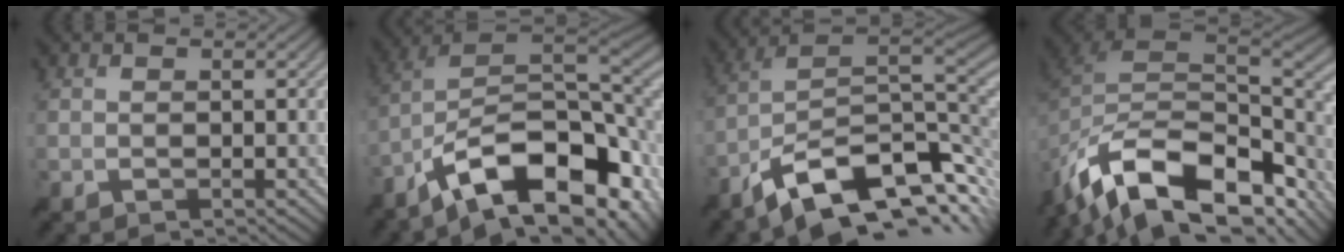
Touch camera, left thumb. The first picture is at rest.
{"total": 17.6, "force": [-7.1, 8.1, 13.9], "torque": [-0.237, -0.002, -0.113]}
{"total": 14.8, "force": [-6.5, 6.6, 11.5], "torque": [-0.215, 0.000, -0.111]}
{"total": 16.4, "force": [-9.4, 9.3, 9.6], "torque": [-0.229, -0.038, -0.146]}